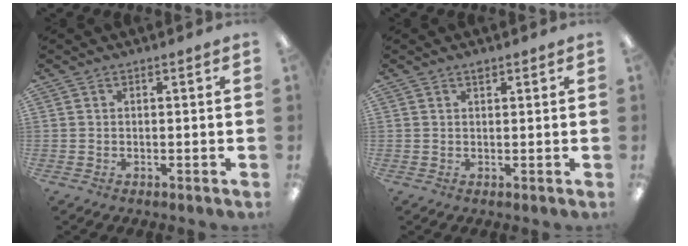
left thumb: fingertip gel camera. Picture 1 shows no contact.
{"total": 1.2, "force": [0.9, 0.5, 0.6], "torque": [-0.007, -0.003, 0.014]}